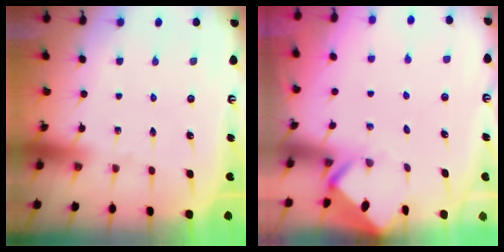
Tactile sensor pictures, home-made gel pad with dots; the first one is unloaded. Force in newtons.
{"total": 3.7, "press": 3.7, "slide": 0.3}